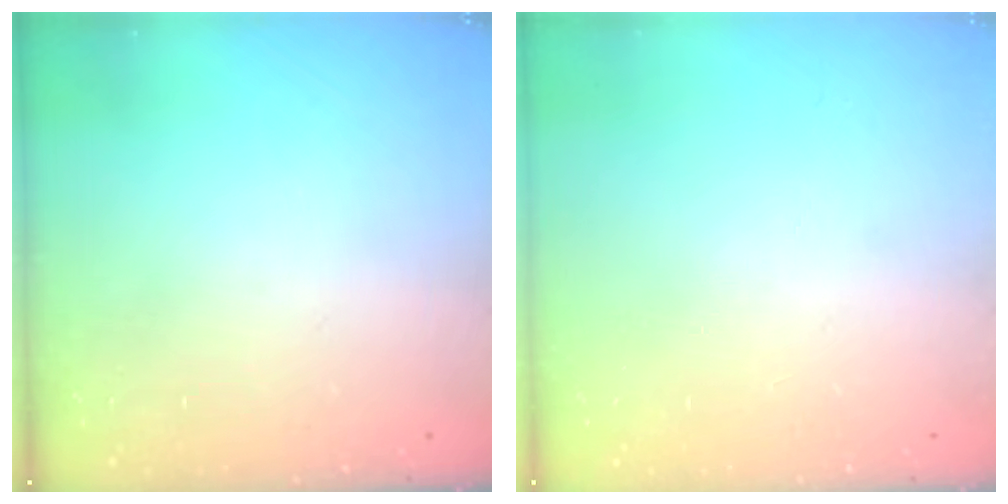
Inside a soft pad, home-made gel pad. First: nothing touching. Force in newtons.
{"total": 0.0}